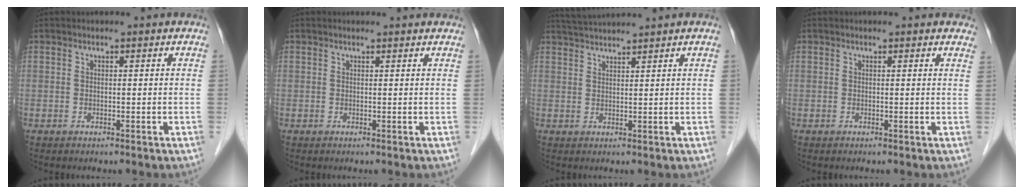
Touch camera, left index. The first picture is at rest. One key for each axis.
{"total": 1.9, "fx": 1.9, "fy": 0.2, "fz": 0.3, "tx": -0.011, "ty": 0.006, "tz": 0.017}
{"total": 4.9, "fx": 4.5, "fy": -1.2, "fz": 1.4, "tx": -0.025, "ty": 0.025, "tz": 0.083}
{"total": 3.1, "fx": 2.7, "fy": 0.9, "fz": 1.0, "tx": -0.003, "ty": 0.004, "tz": 0.014}